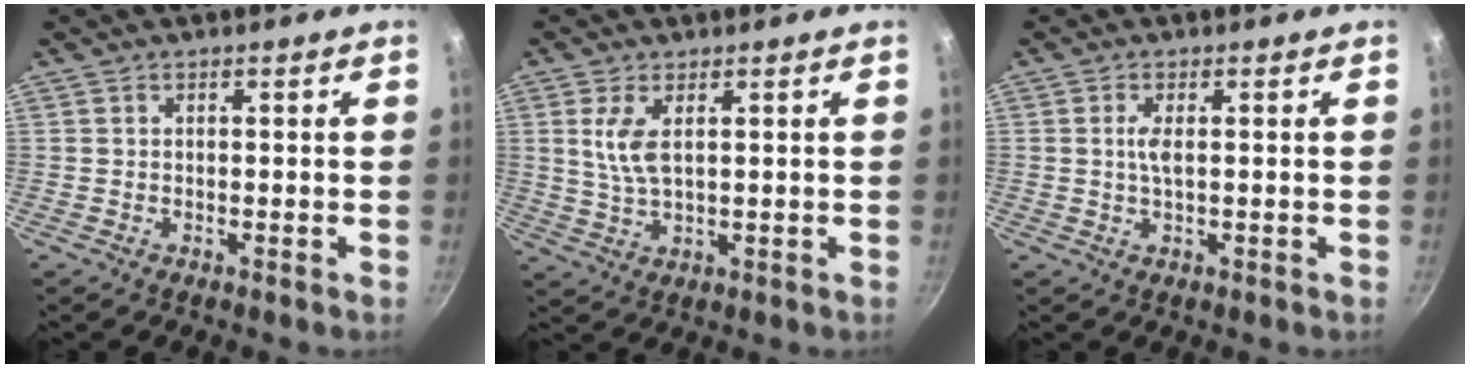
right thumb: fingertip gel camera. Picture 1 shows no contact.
{"total": 5.7, "force": [1.7, 2.5, 4.8], "torque": [-0.096, -0.009, 0.038]}
{"total": 2.4, "force": [0.4, 0.8, 2.3], "torque": [-0.052, 0.002, 0.009]}